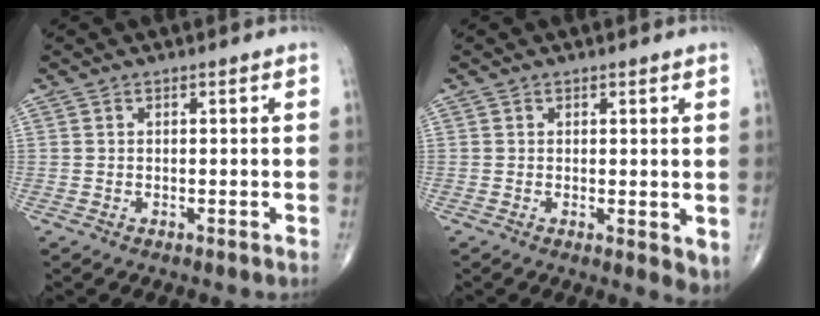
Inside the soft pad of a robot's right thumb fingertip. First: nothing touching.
{"total": 3.6, "force": [0.3, 1.6, 3.3], "torque": [-0.043, -0.013, 0.004]}